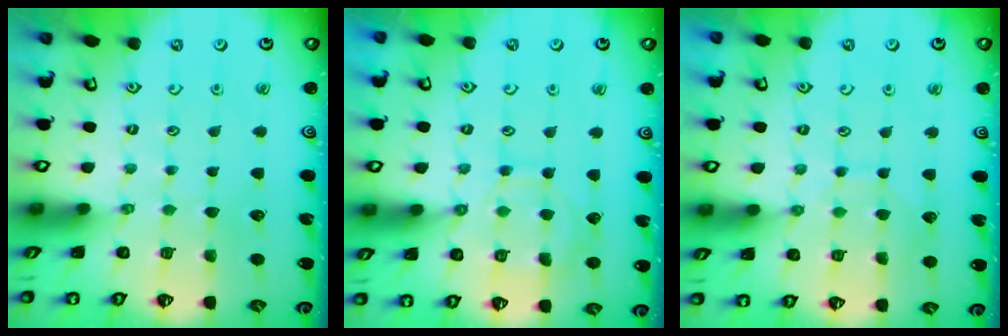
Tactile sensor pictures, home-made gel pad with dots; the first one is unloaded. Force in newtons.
{"total": 10.2, "press": 10.1, "slide": 0.8}
{"total": 6.6, "press": 6.5, "slide": 0.5}